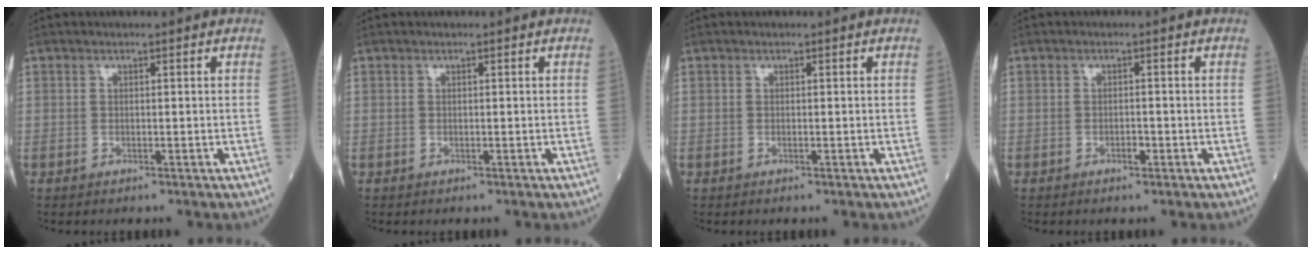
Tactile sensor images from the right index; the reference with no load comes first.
{"total": 0.0}
{"total": 0.0}
{"total": 1.1, "force": [-0.7, 0.5, 0.8], "torque": [-0.014, 0.002, -0.011]}